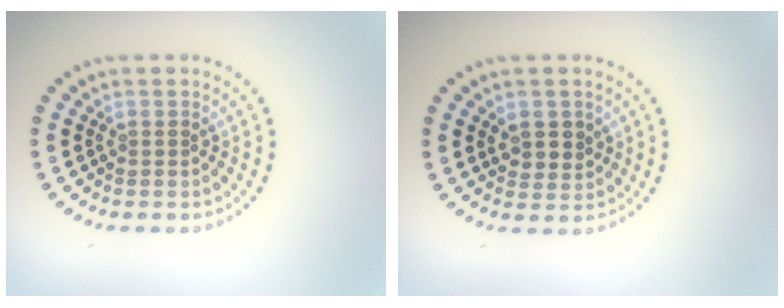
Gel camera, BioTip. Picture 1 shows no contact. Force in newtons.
{"total": 2.3, "press": 2.1, "slide": 0.8}